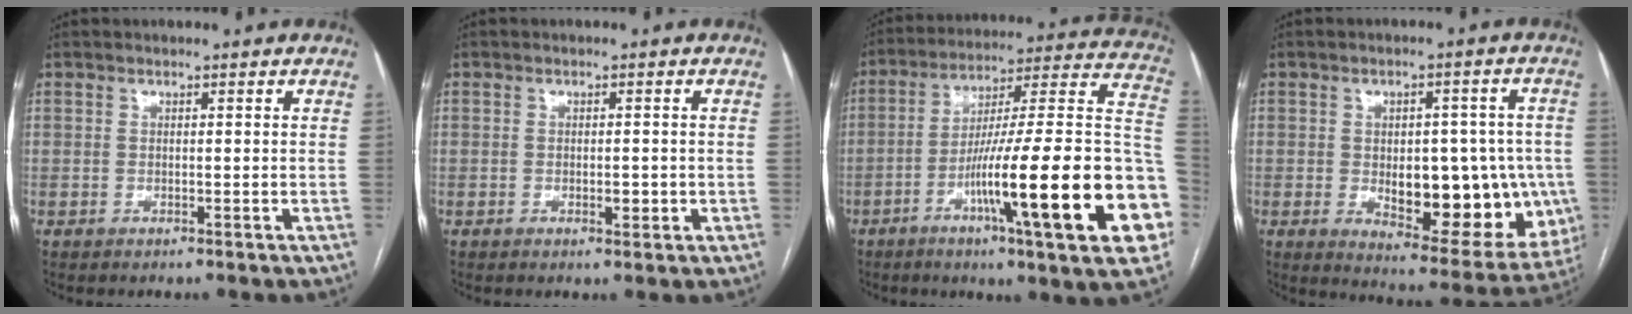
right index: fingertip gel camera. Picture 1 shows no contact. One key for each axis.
{"total": 1.8, "fx": -0.5, "fy": 0.6, "fz": 1.6, "tx": -0.026, "ty": -0.001, "tz": -0.004}
{"total": 28.9, "fx": -8.8, "fy": 1.5, "fz": 27.5, "tx": -0.320, "ty": -0.007, "tz": -0.141}
{"total": 17.9, "fx": -3.0, "fy": 7.9, "fz": 15.8, "tx": -0.164, "ty": 0.010, "tz": -0.011}